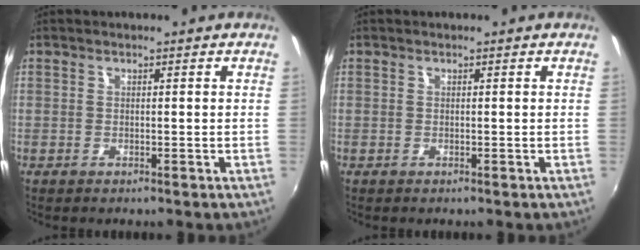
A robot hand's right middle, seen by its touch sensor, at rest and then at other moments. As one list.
[{"total": 0.0}]